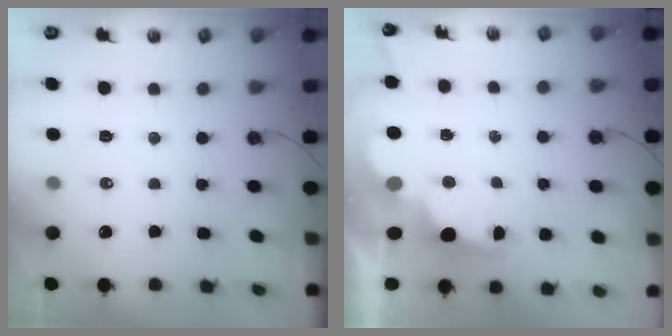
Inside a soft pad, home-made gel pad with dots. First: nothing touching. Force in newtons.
{"total": 2.7, "press": 2.6, "slide": 0.8}